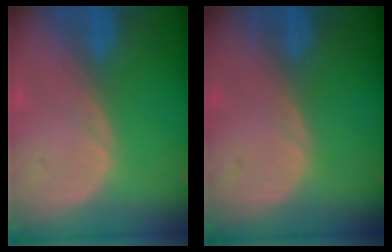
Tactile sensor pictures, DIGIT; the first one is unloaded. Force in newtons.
{"total": 0.0}